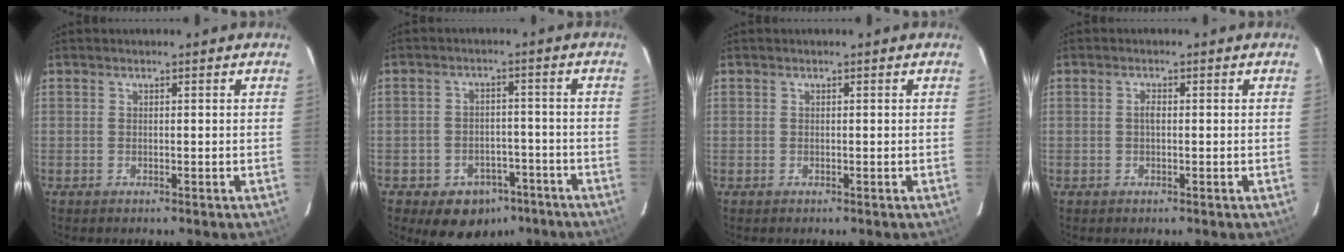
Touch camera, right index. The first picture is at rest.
{"total": 9.2, "force": [-5.7, 6.6, 3.0], "torque": [-0.064, 0.031, -0.059]}
{"total": 0.0}
{"total": 1.2, "force": [0.0, 0.6, 1.1], "torque": [-0.020, 0.005, -0.002]}